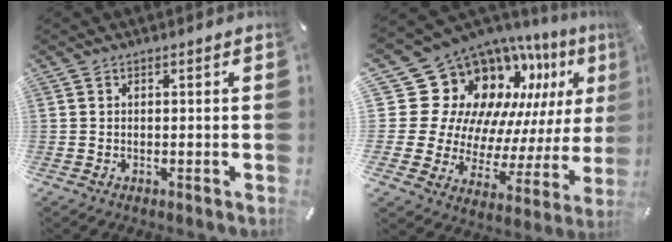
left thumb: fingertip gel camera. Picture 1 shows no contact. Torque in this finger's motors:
{"motor_torque": [2.29, 2.72, 0.42, -0.23, -0.01]}